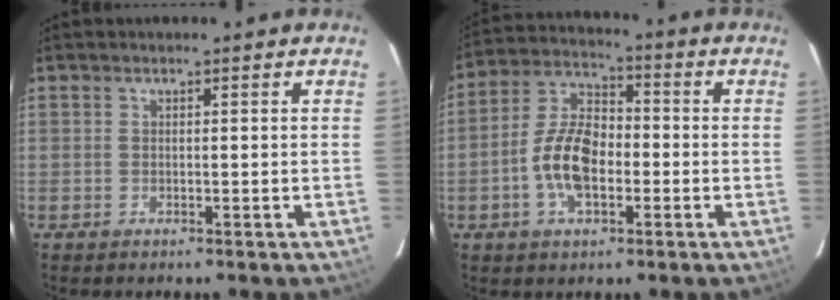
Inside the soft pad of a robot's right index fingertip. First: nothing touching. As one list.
[{"total": 10.8, "force": [-2.9, 5.8, 8.6], "torque": [-0.179, 0.015, -0.054]}]